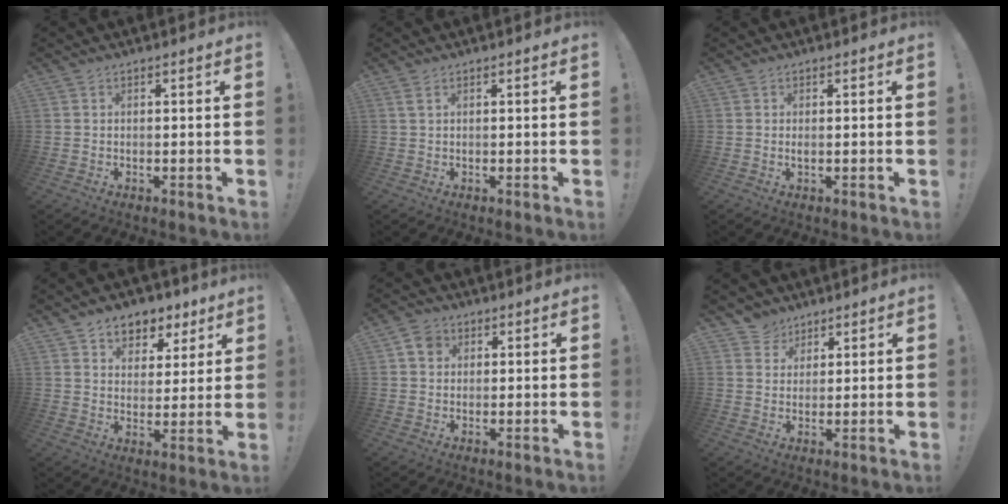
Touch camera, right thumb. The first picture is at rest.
{"total": 1.3, "force": [0.6, 0.2, 1.2], "torque": [-0.025, 0.002, 0.010]}
{"total": 0.8, "force": [0.1, 0.2, 0.7], "torque": [-0.008, -0.003, 0.001]}
{"total": 7.2, "force": [4.7, 5.3, 1.5], "torque": [-0.007, -0.039, 0.089]}
{"total": 4.8, "force": [1.7, 4.1, 2.0], "torque": [-0.025, 0.000, 0.032]}
{"total": 4.7, "force": [3.4, 3.2, 0.1], "torque": [-0.004, -0.024, 0.065]}